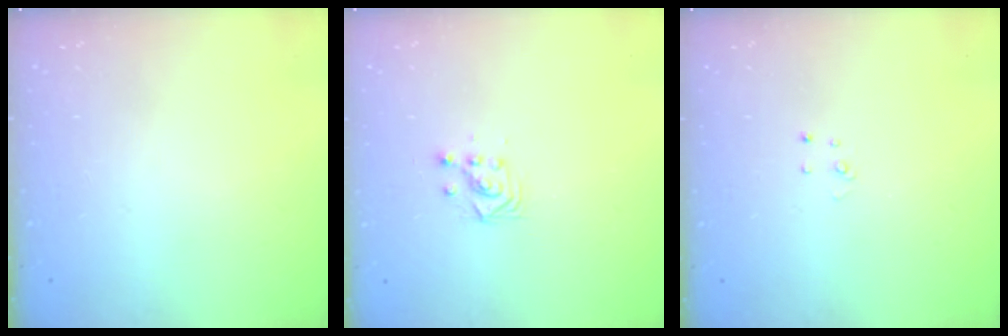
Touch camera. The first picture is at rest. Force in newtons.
{"total": 2.9, "press": 2.9, "slide": 0.2}
{"total": 2.7, "press": 2.7, "slide": 0.3}